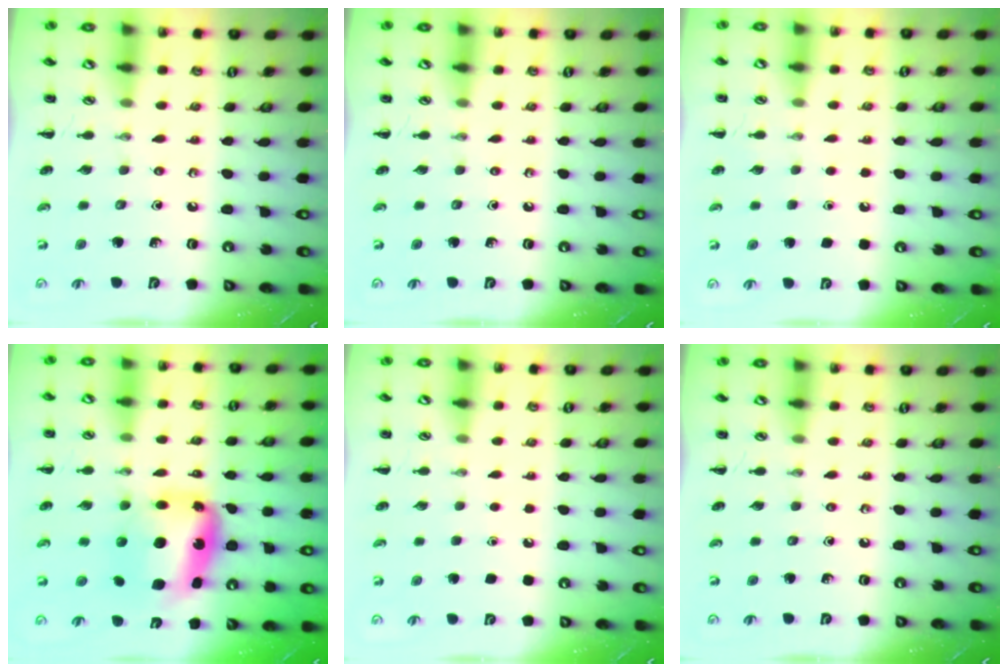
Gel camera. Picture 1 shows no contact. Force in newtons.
{"total": 0.0}
{"total": 1.7, "press": 1.6, "slide": 0.1}
{"total": 9.3, "press": 9.0, "slide": 2.4}
{"total": 1.8, "press": 1.7, "slide": 0.1}
{"total": 0.0}